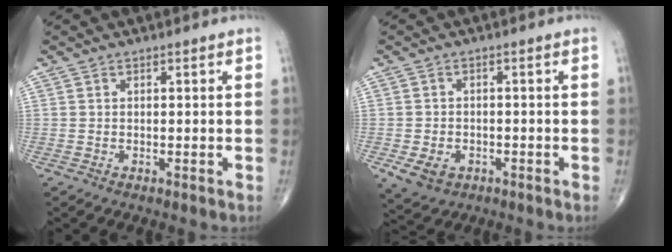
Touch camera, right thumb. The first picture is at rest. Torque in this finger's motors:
{"motor_torque": [0.59, 0.50, -0.03, -0.15, 0.20]}